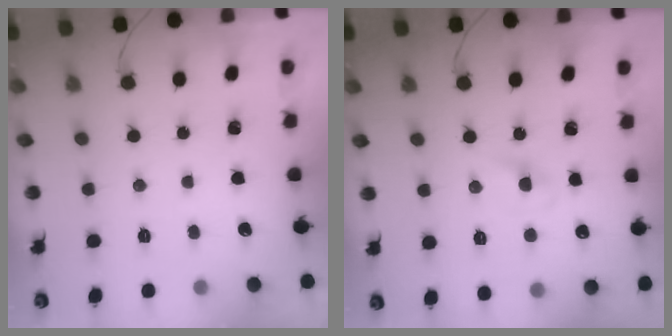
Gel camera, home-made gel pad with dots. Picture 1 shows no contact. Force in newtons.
{"total": 2.7, "press": 2.5, "slide": 1.0}